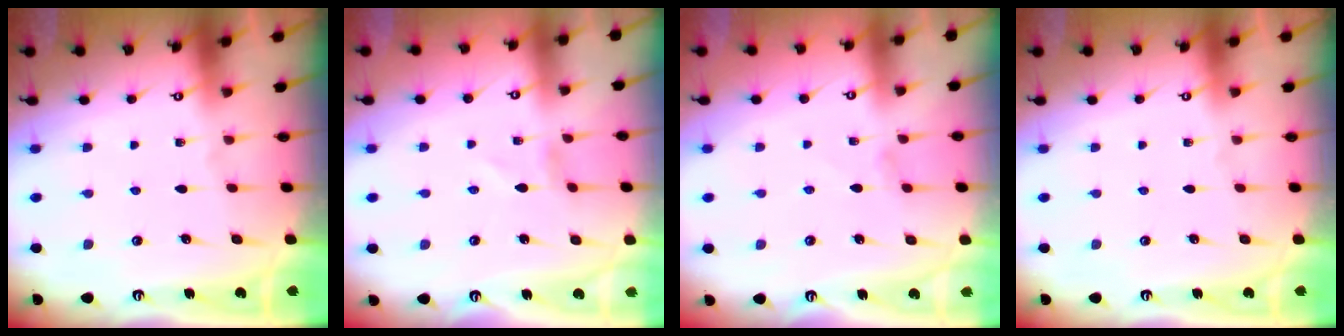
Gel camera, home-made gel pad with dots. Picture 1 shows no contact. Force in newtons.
{"total": 0.8, "press": 0.8, "slide": 0.1}
{"total": 0.0}
{"total": 0.0}